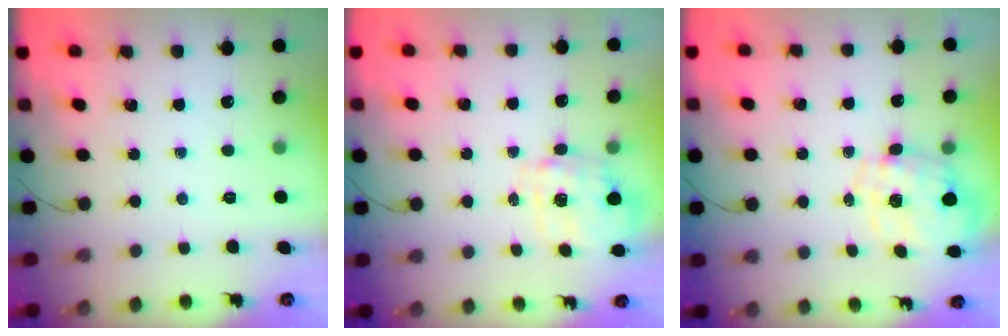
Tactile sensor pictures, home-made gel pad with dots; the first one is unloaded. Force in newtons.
{"total": 3.9, "press": 3.8, "slide": 0.8}
{"total": 2.7, "press": 2.5, "slide": 1.0}